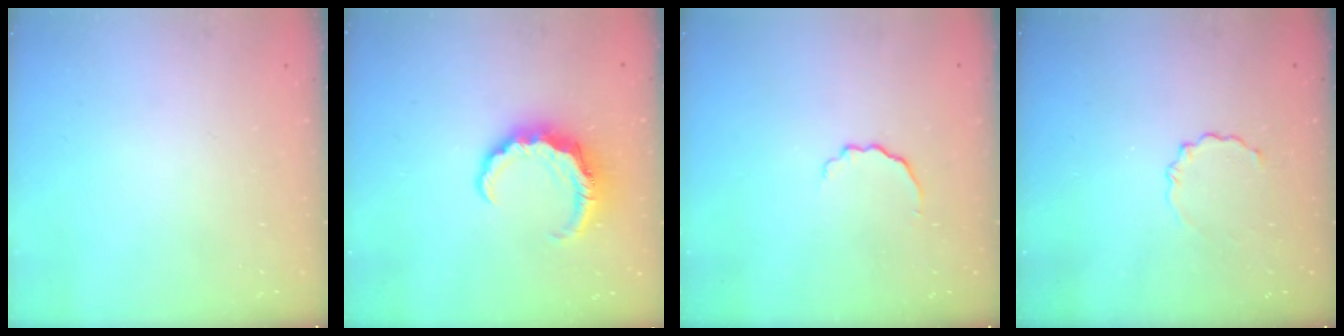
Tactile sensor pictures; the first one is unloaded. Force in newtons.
{"total": 7.3, "press": 7.3, "slide": 1.2}
{"total": 3.2, "press": 3.1, "slide": 0.8}
{"total": 3.1, "press": 2.9, "slide": 1.1}